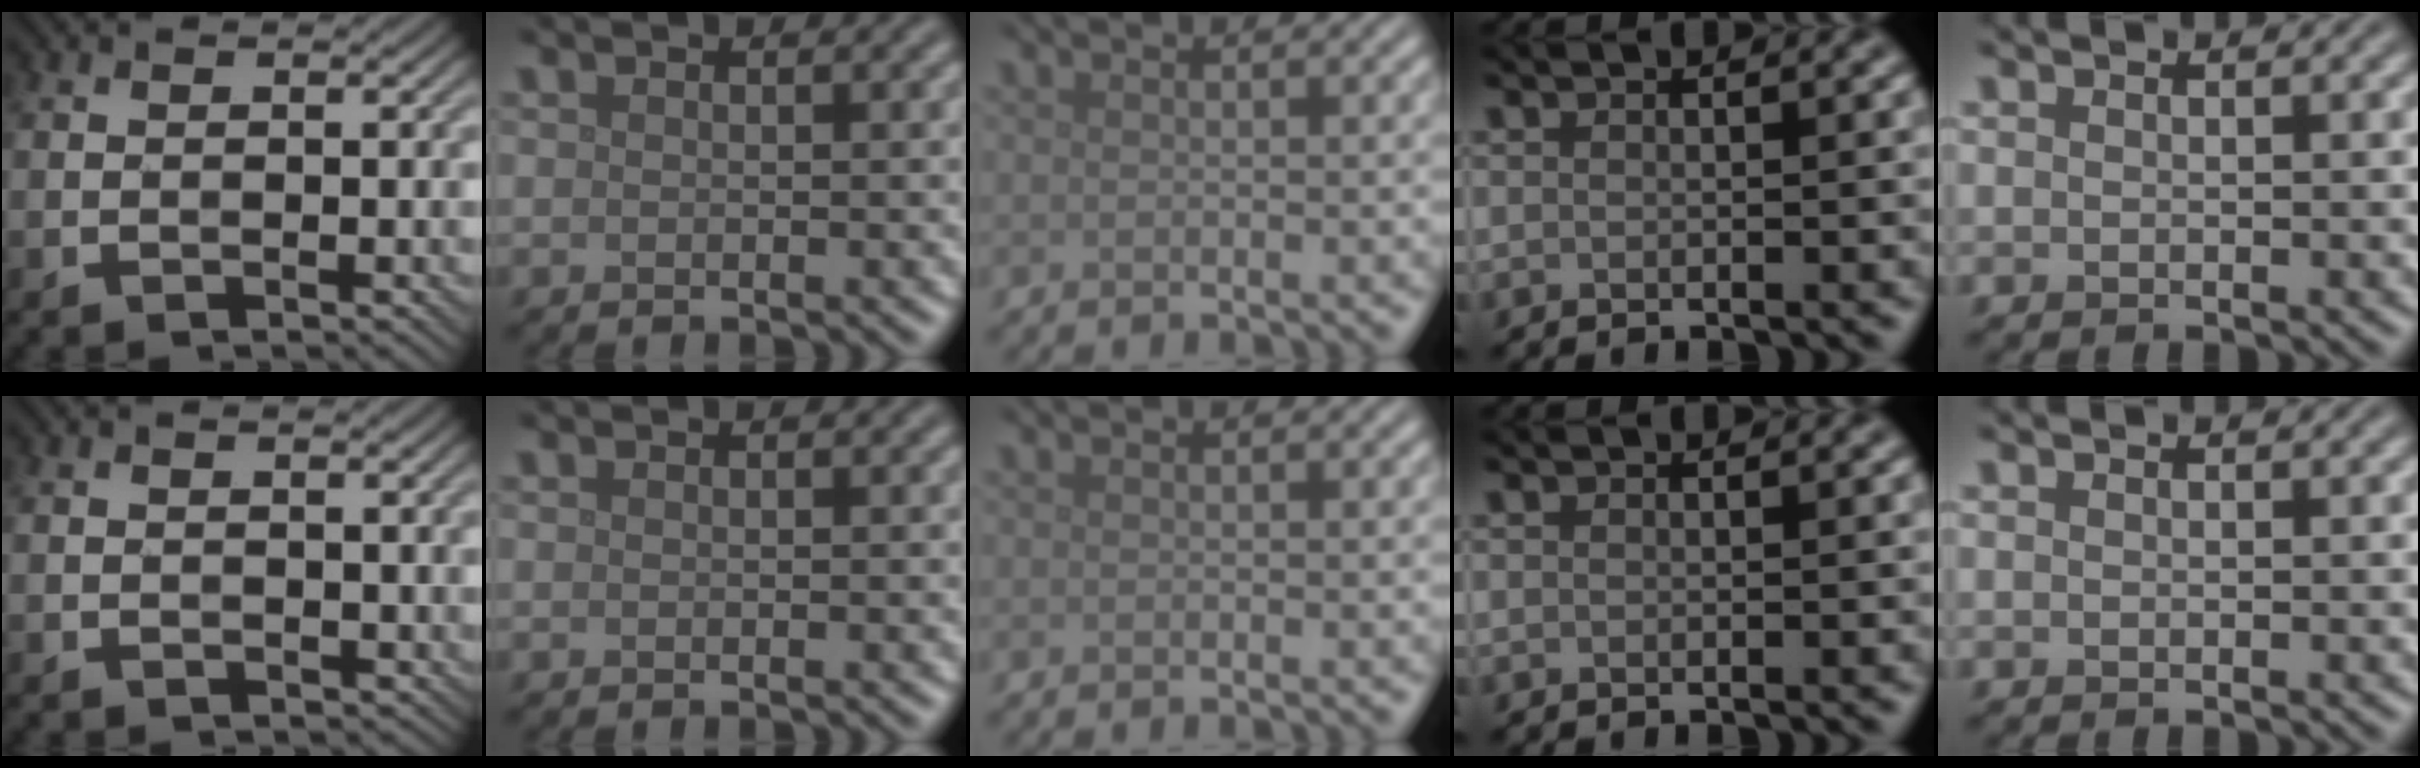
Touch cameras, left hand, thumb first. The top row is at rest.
{"thumb": {"total": 0.8, "force": [0.5, 0.6, 0.2], "torque": [-0.006, -0.005, 0.012]}}